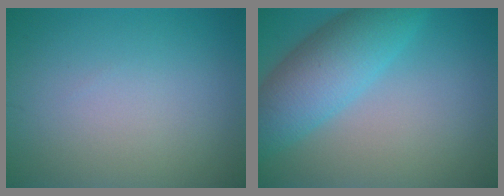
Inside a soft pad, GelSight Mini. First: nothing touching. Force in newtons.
{"total": 7.0, "press": 7.0, "slide": 0.3}